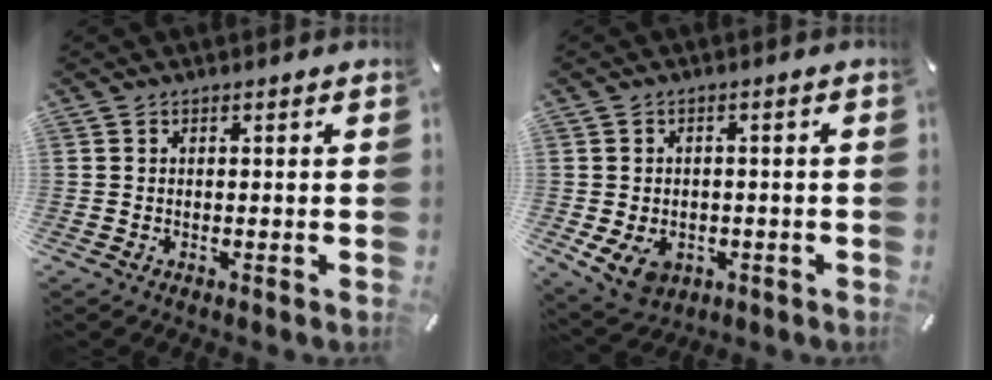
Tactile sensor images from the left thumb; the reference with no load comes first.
{"total": 7.0, "force": [-2.3, 5.4, 3.8], "torque": [-0.078, 0.010, -0.041]}